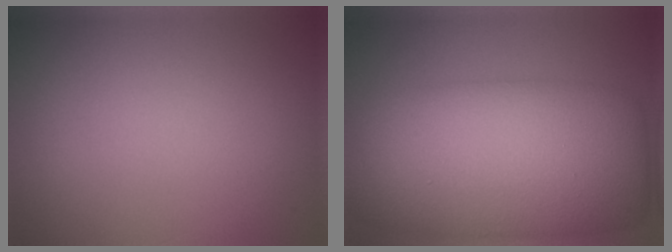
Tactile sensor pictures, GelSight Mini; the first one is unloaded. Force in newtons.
{"total": 13.6, "press": 13.6, "slide": 0.3}